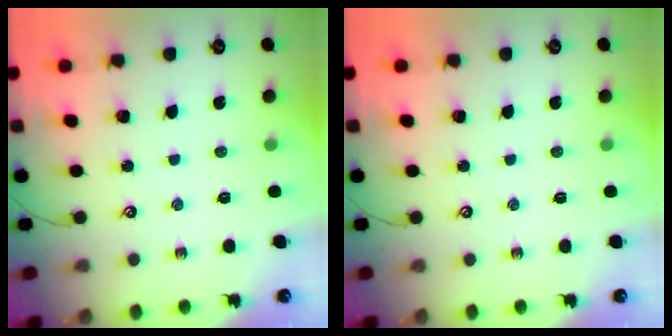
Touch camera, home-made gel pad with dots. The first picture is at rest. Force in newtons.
{"total": 0.0}